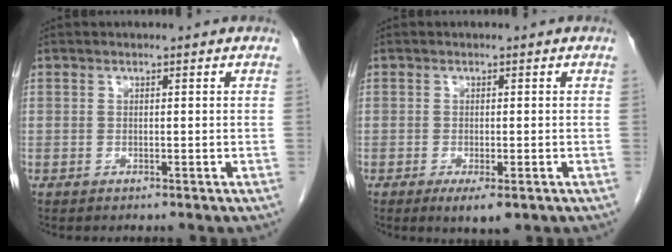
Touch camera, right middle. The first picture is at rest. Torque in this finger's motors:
{"motor_torque": [0.65, -0.21, 0.05, 0.04]}